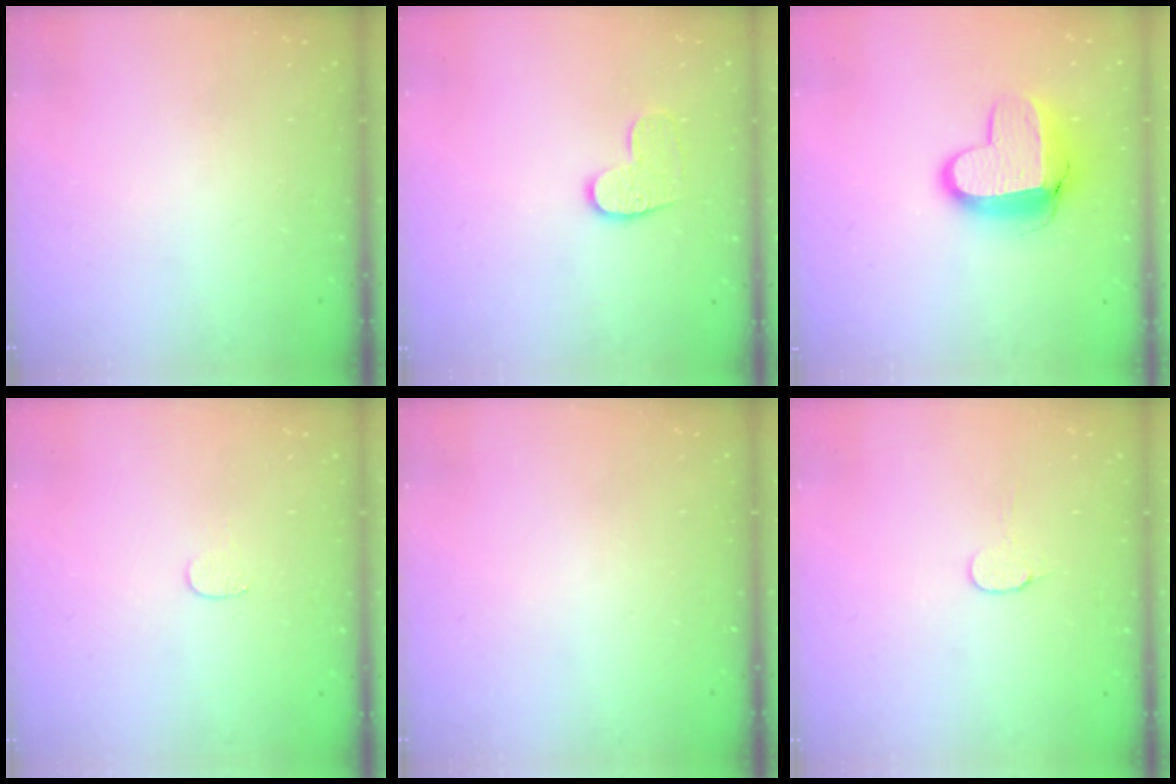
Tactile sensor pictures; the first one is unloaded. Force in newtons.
{"total": 8.2, "press": 8.2, "slide": 0.2}
{"total": 11.8, "press": 11.8, "slide": 1.2}
{"total": 3.4, "press": 3.4, "slide": 0.2}
{"total": 0.0}
{"total": 4.5, "press": 4.5, "slide": 0.4}